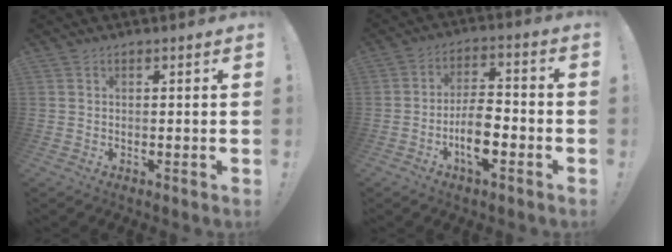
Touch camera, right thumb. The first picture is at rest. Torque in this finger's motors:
{"motor_torque": [2.13, 0.95, 1.10, -1.29, 0.17]}